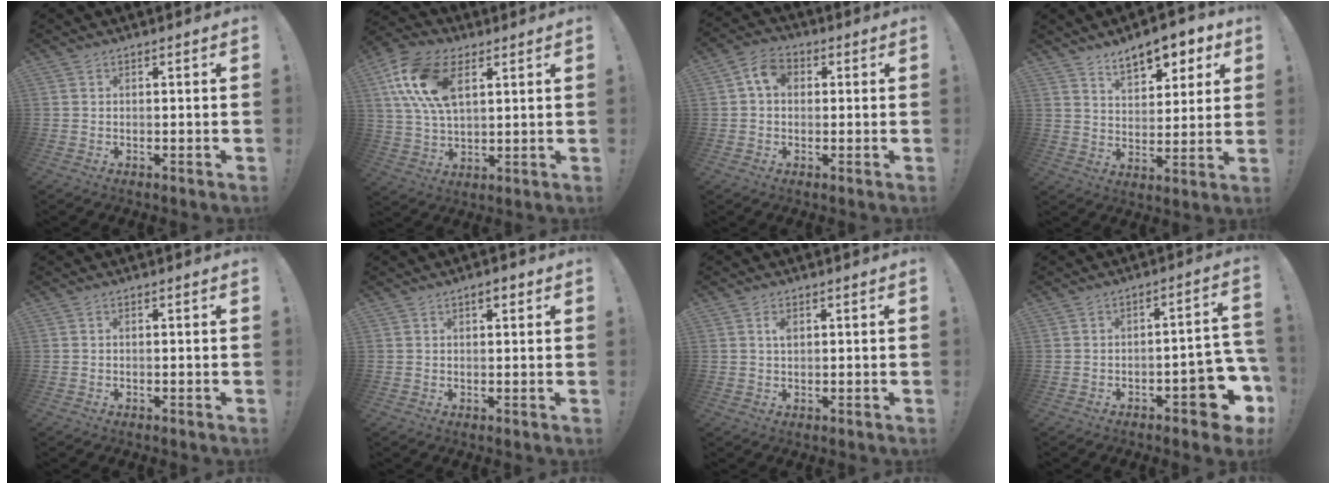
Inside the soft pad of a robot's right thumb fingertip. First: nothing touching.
{"total": 17.2, "force": [6.7, 10.2, 12.1], "torque": [-0.243, -0.012, 0.124]}
{"total": 6.9, "force": [1.7, 5.1, 4.4], "torque": [-0.076, 0.009, 0.034]}
{"total": 10.8, "force": [7.4, 5.2, 5.9], "torque": [-0.079, -0.046, 0.132]}
{"total": 0.6, "force": [-0.4, 0.1, 0.4], "torque": [-0.009, 0.002, -0.006]}
{"total": 2.5, "force": [1.3, 1.1, 1.8], "torque": [-0.030, 0.002, 0.021]}
{"total": 2.2, "force": [0.7, 1.2, 1.7], "torque": [-0.021, -0.003, 0.008]}
{"total": 11.3, "force": [-5.8, 4.0, 8.8], "torque": [-0.089, 0.033, -0.090]}